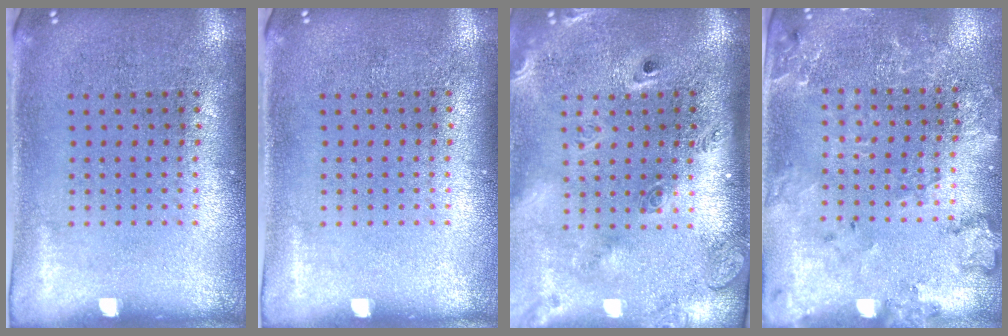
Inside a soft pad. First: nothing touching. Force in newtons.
{"total": 0.0}
{"total": 2.7, "press": 1.8, "slide": 1.9}
{"total": 1.9, "press": 1.9, "slide": 0.2}